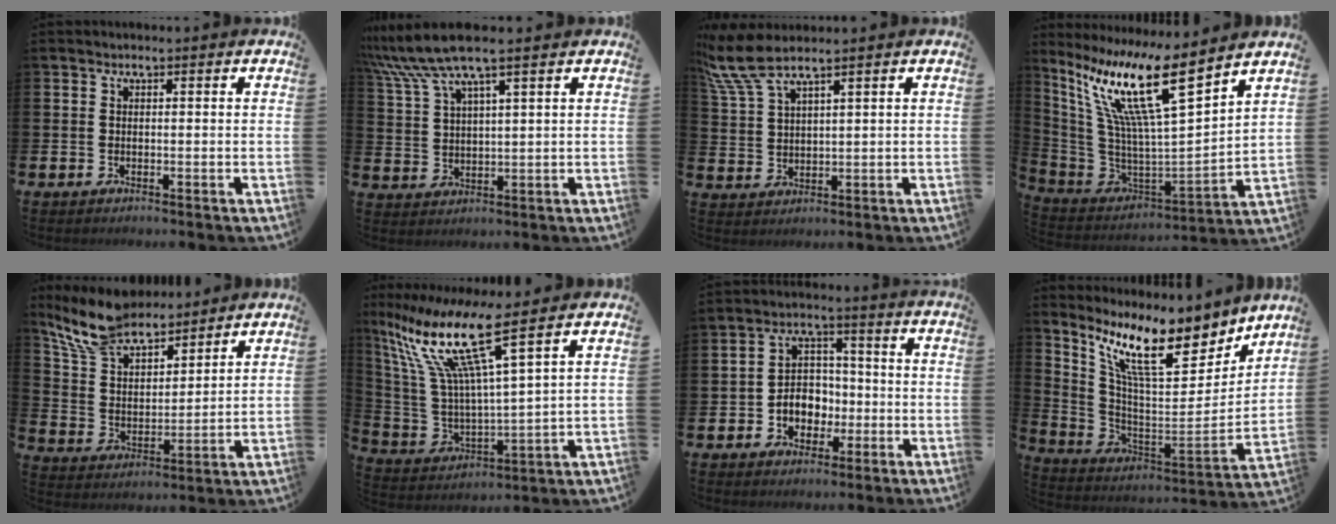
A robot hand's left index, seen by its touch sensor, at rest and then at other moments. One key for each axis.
{"total": 7.9, "fx": 6.4, "fy": 0.8, "fz": 4.5, "tx": -0.108, "ty": -0.013, "tz": 0.115}
{"total": 7.1, "fx": 5.8, "fy": 1.1, "fz": 3.9, "tx": -0.096, "ty": -0.012, "tz": 0.107}
{"total": 14.9, "fx": 9.4, "fy": 2.4, "fz": 11.4, "tx": -0.259, "ty": -0.064, "tz": 0.151}
{"total": 9.1, "fx": 8.3, "fy": 2.8, "fz": 2.5, "tx": -0.091, "ty": -0.035, "tz": 0.155}
{"total": 12.9, "fx": 8.6, "fy": 1.8, "fz": 9.5, "tx": -0.226, "ty": -0.054, "tz": 0.135}
{"total": 4.9, "fx": -1.5, "fy": 4.2, "fz": 1.9, "tx": -0.034, "ty": 0.009, "tz": -0.035}
{"total": 12.4, "fx": 9.3, "fy": 3.3, "fz": 7.5, "tx": -0.168, "ty": -0.061, "tz": 0.156}